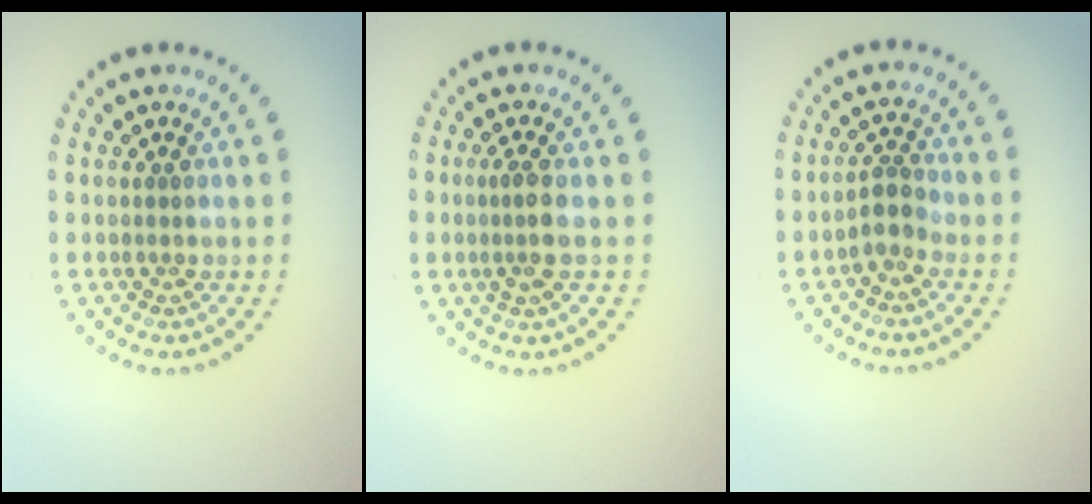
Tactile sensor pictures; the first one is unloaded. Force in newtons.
{"total": 2.1, "press": 1.7, "slide": 1.2}
{"total": 2.0, "press": 1.6, "slide": 1.1}